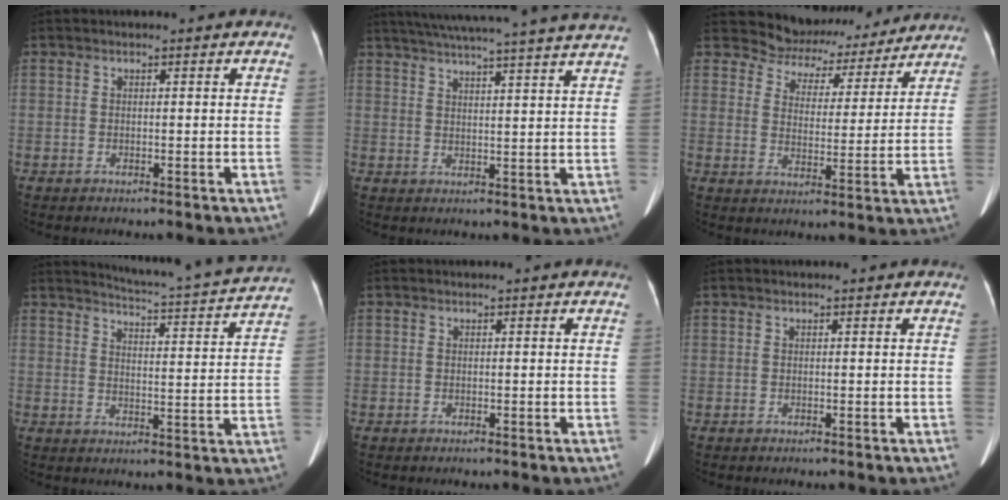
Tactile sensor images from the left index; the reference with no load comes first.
{"total": 24.1, "force": [21.9, -0.8, 10.2], "torque": [-0.171, -0.012, 0.279]}
{"total": 11.7, "force": [10.9, 4.3, 0.0], "torque": [0.013, -0.002, 0.133]}
{"total": 14.7, "force": [14.1, -0.9, 4.0], "torque": [-0.074, -0.038, 0.174]}
{"total": 0.0}
{"total": 0.0}